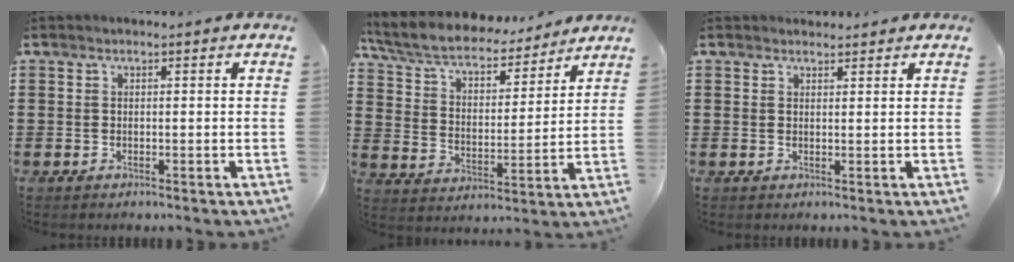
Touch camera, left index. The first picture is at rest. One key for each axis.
{"total": 7.2, "fx": 6.5, "fy": 1.5, "fz": 2.8, "tx": -0.083, "ty": -0.040, "tz": 0.111}
{"total": 1.3, "fx": 1.3, "fy": 0.3, "fz": 0.1, "tx": -0.005, "ty": 0.002, "tz": 0.025}